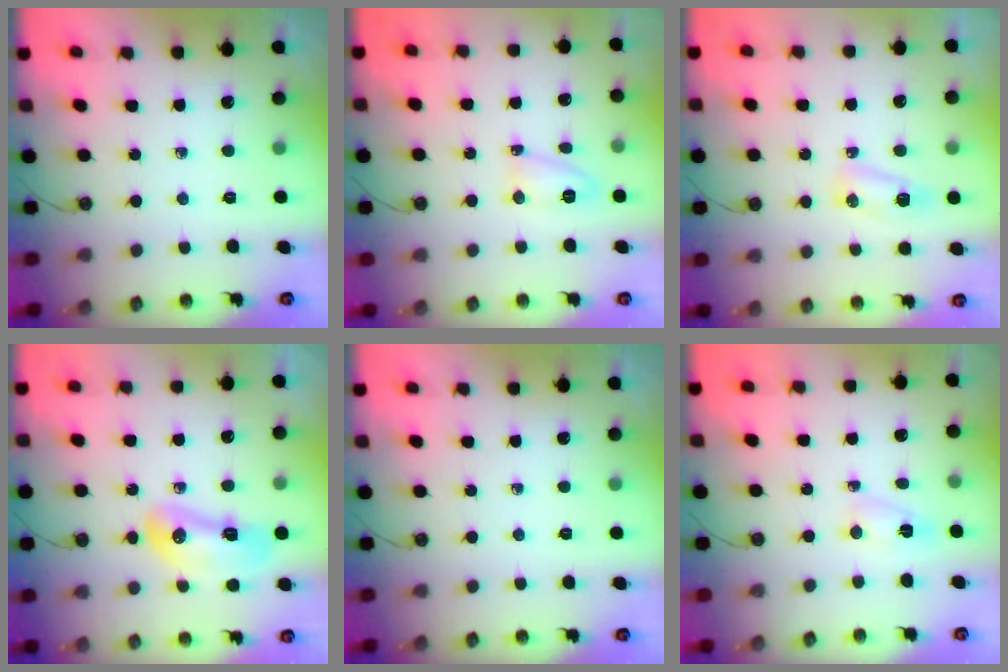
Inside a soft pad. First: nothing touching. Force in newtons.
{"total": 5.5, "press": 5.5, "slide": 0.6}
{"total": 6.4, "press": 6.2, "slide": 1.3}
{"total": 14.7, "press": 12.3, "slide": 8.1}
{"total": 0.0}
{"total": 3.3, "press": 3.3, "slide": 0.4}